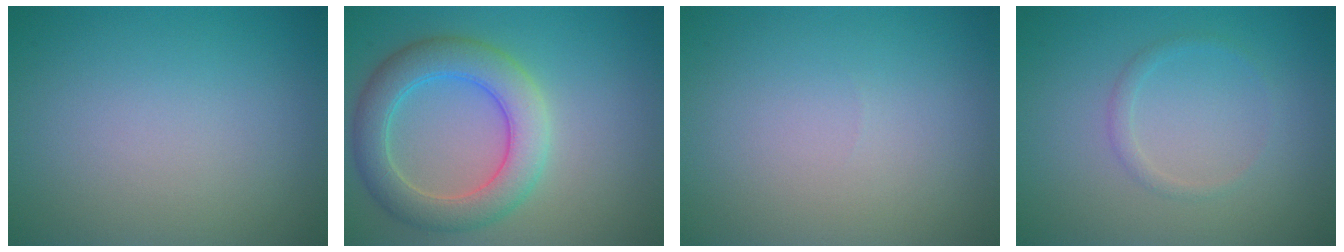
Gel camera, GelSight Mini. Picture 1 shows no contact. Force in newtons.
{"total": 5.7, "press": 5.7, "slide": 0.1}
{"total": 0.0}
{"total": 1.0, "press": 1.0, "slide": 0.0}